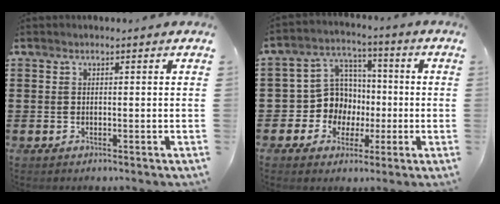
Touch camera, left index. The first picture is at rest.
{"total": 8.8, "force": [-0.4, 8.4, 2.4], "torque": [-0.092, 0.004, -0.001]}